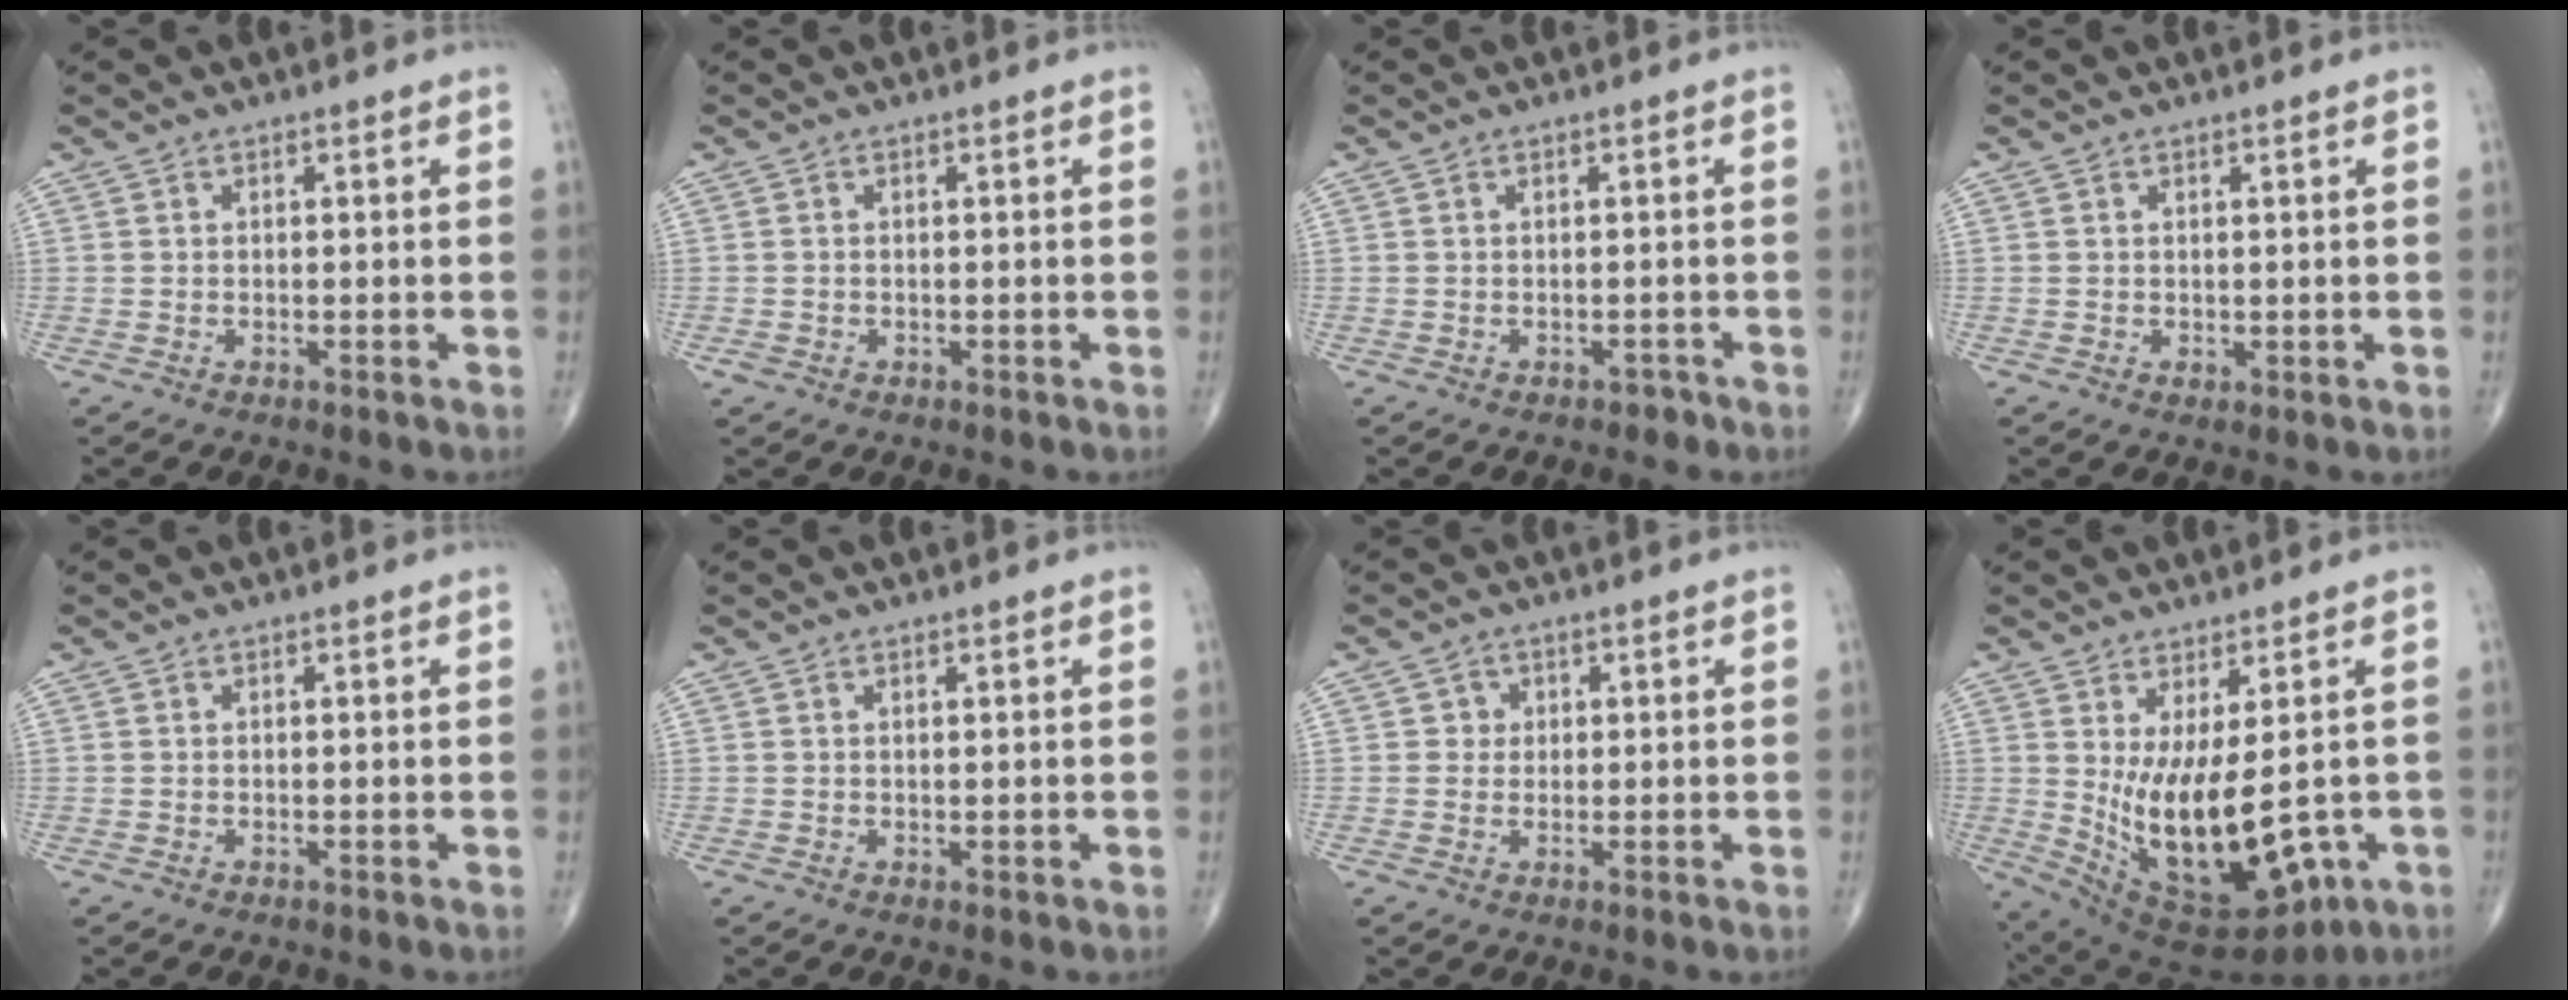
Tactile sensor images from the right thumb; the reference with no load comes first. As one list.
[{"total": 1.0, "force": [-0.3, 0.8, 0.4], "torque": [-0.012, 0.002, -0.004]}, {"total": 1.0, "force": [-0.6, 0.7, 0.4], "torque": [0.003, 0.003, -0.009]}, {"total": 0.9, "force": [0.2, 0.7, 0.5], "torque": [-0.007, -0.003, 0.005]}, {"total": 0.0}, {"total": 0.0}, {"total": 2.1, "force": [0.4, 2.0, 0.4], "torque": [0.008, 0.003, 0.002]}, {"total": 17.0, "force": [-1.3, 7.8, 15.0], "torque": [-0.251, -0.022, 0.014]}]